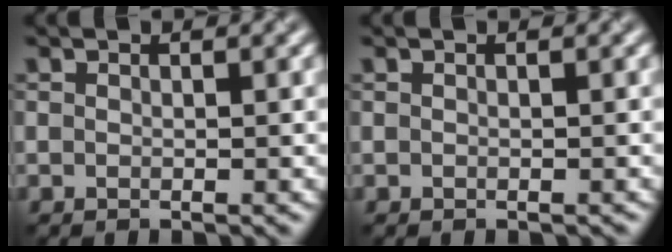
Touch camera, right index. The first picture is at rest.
{"total": 0.0}